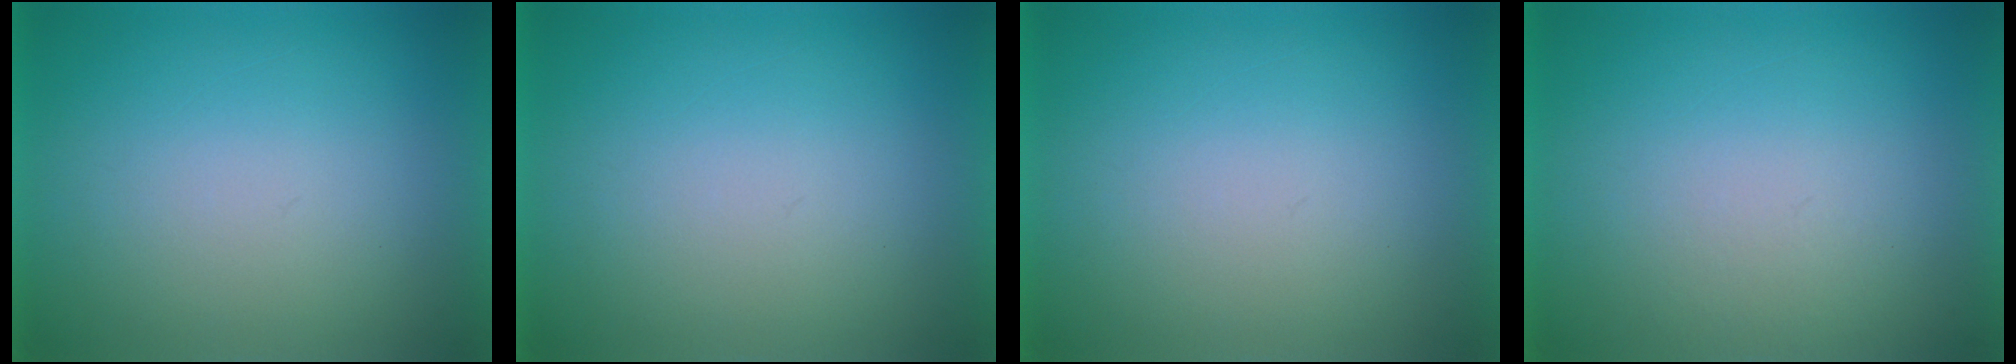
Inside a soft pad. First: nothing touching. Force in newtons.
{"total": 0.0}
{"total": 0.0}
{"total": 1.3}